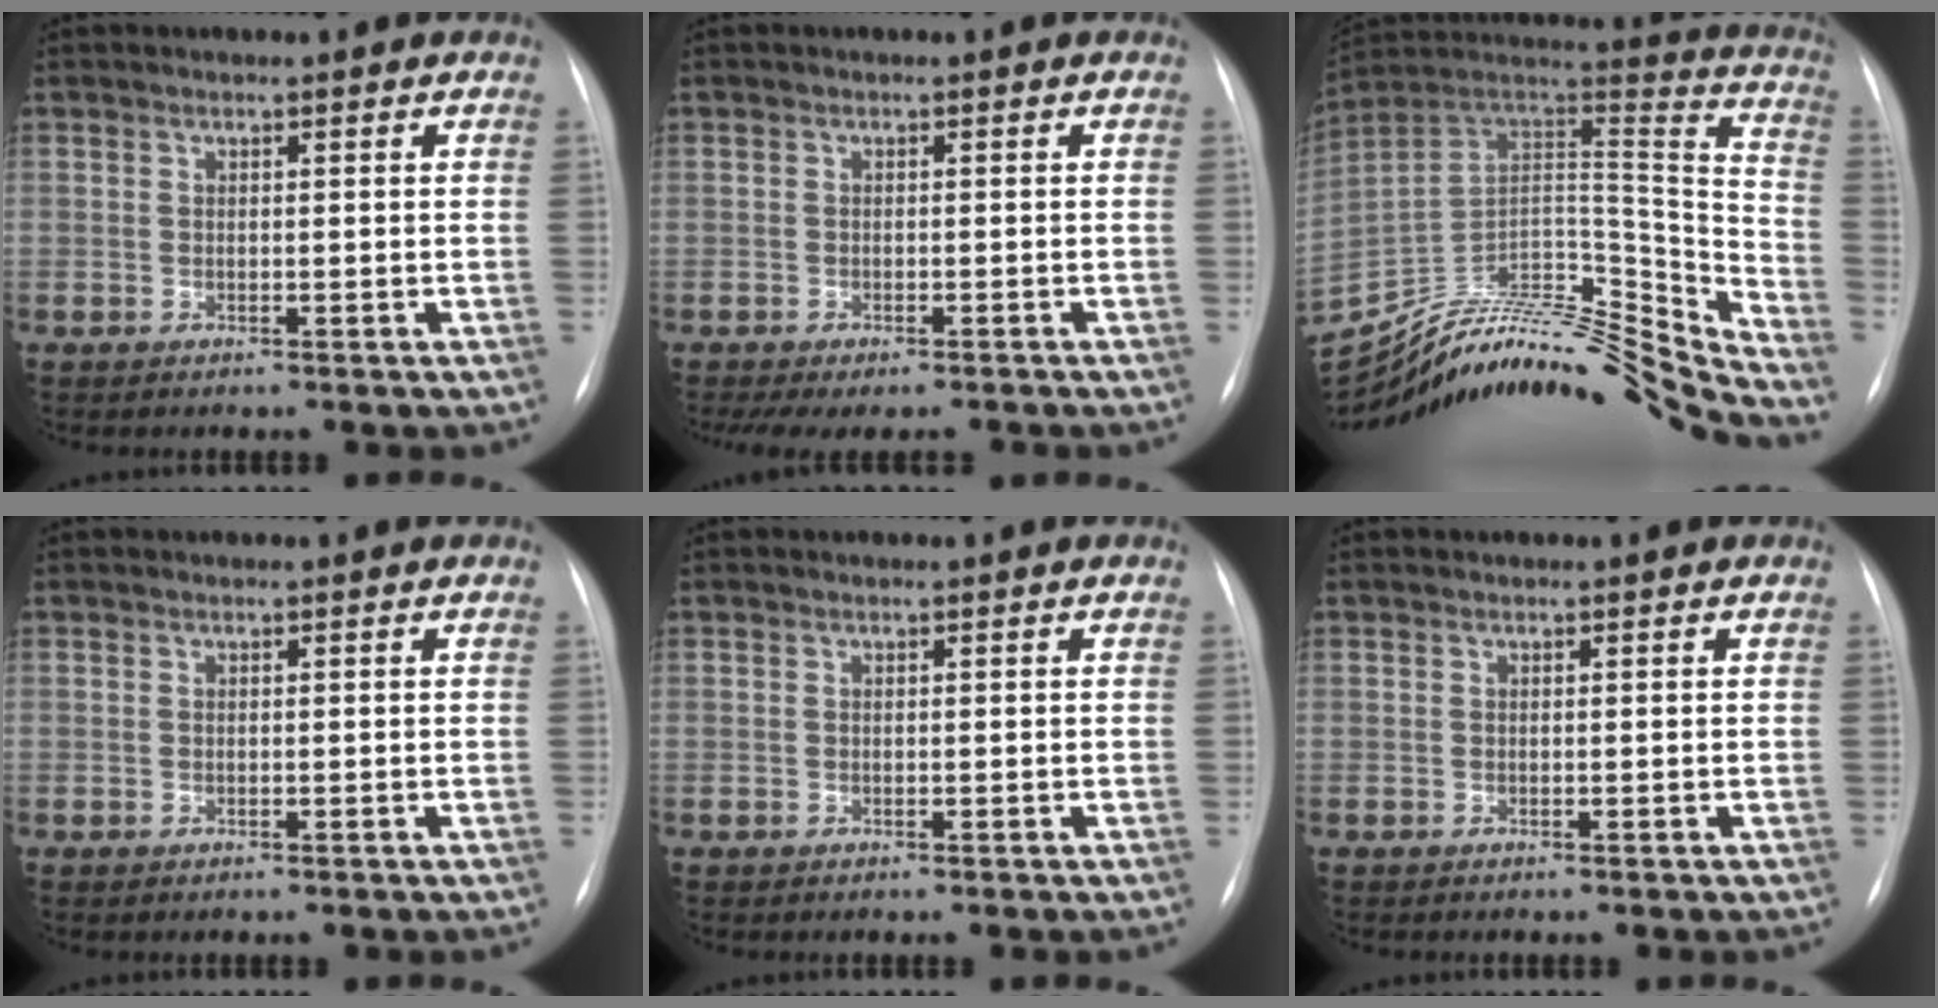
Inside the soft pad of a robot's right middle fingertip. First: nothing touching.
{"total": 7.6, "force": [-6.8, 1.6, 3.1], "torque": [-0.039, -0.004, -0.090]}
{"total": 31.3, "force": [-29.2, 1.8, 11.3], "torque": [-0.156, -0.001, -0.442]}
{"total": 0.0}
{"total": 0.0}
{"total": 0.0}